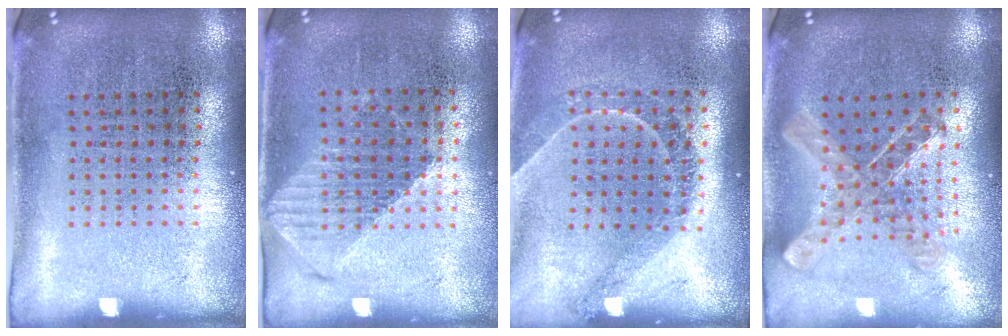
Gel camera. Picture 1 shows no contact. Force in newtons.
{"total": 1.2, "press": 1.1, "slide": 0.5}
{"total": 1.2, "press": 1.1, "slide": 0.5}
{"total": 1.0, "press": 1.0, "slide": 0.1}